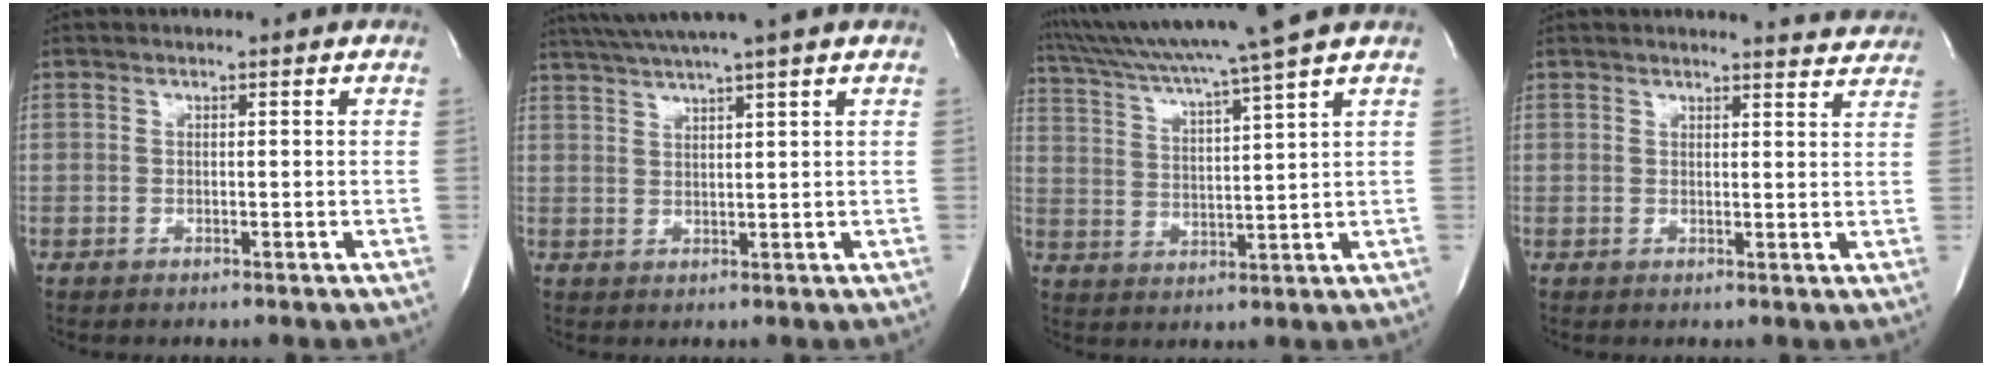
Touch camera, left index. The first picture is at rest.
{"total": 8.2, "force": [6.7, -1.6, 4.5], "torque": [-0.077, 0.021, 0.100]}
{"total": 12.9, "force": [10.8, -2.6, 6.5], "torque": [-0.118, -0.005, 0.175]}
{"total": 6.4, "force": [6.3, 0.5, 0.6], "torque": [-0.001, -0.015, 0.049]}